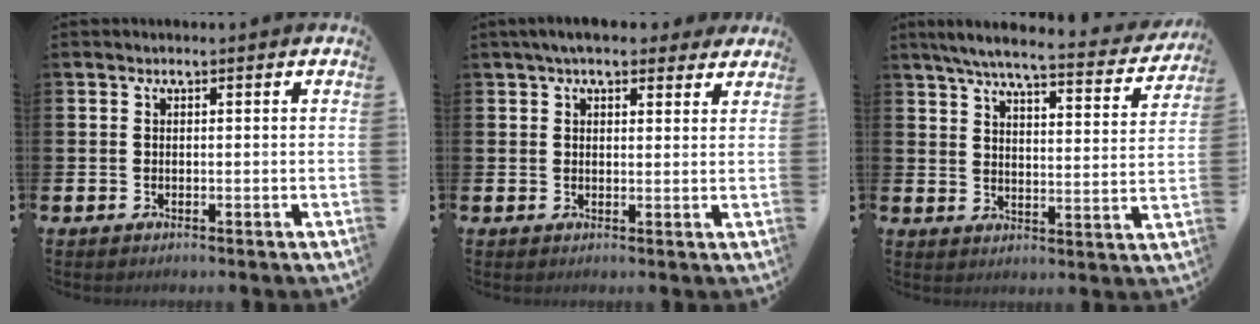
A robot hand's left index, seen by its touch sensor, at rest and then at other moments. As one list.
[{"total": 4.8, "force": [4.1, 1.7, 1.9], "torque": [-0.039, -0.008, 0.074]}, {"total": 6.1, "force": [5.3, 0.8, 2.8], "torque": [-0.066, -0.038, 0.085]}]